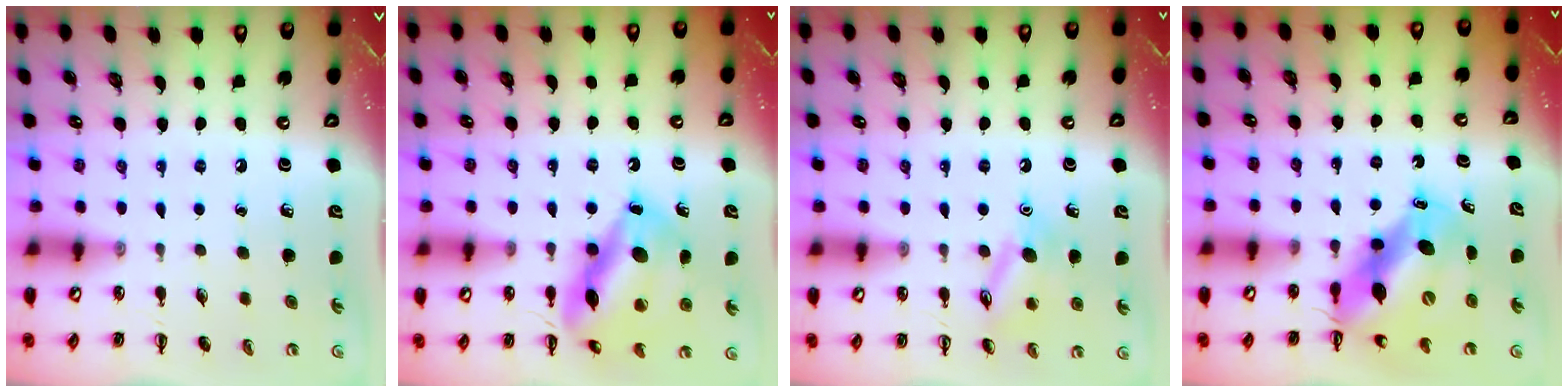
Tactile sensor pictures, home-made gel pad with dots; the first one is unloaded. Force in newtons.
{"total": 15.0, "press": 14.9, "slide": 1.3}
{"total": 11.1, "press": 11.1, "slide": 1.0}
{"total": 10.8, "press": 10.4, "slide": 2.8}